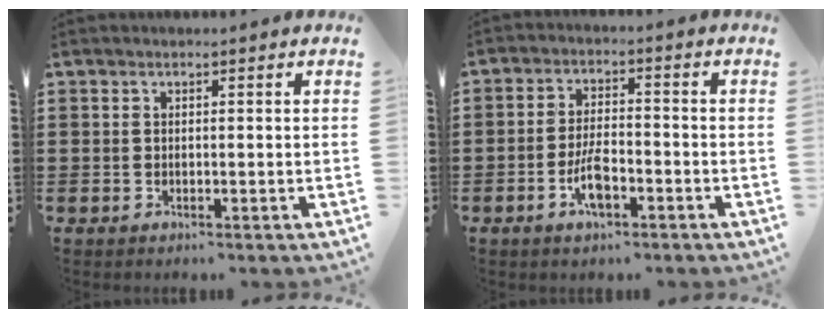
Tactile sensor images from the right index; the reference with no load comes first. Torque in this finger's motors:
{"motor_torque": [2.14, 0.00, 0.18, 0.06]}